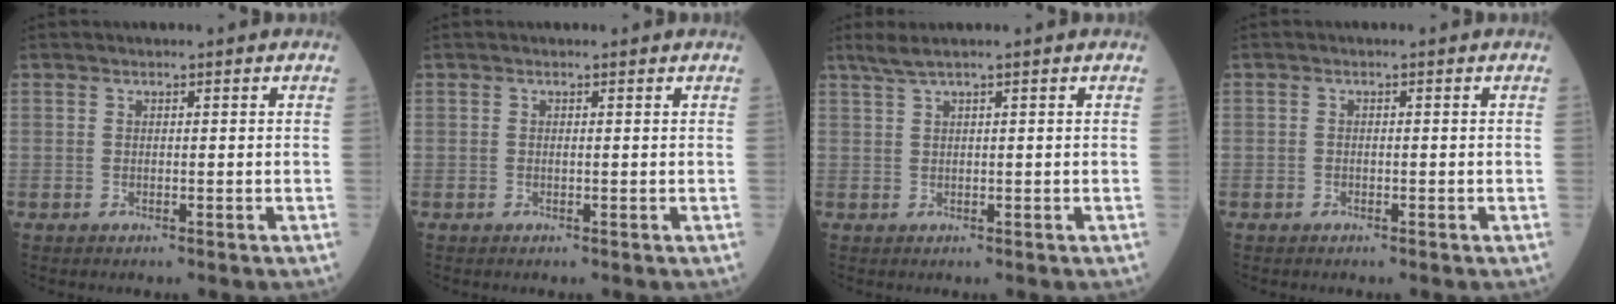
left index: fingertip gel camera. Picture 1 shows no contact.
{"total": 0.6, "force": [0.6, 0.1, 0.2], "torque": [-0.010, 0.006, 0.009]}
{"total": 2.9, "force": [2.3, -0.4, 1.7], "torque": [-0.039, 0.020, 0.052]}
{"total": 0.0}